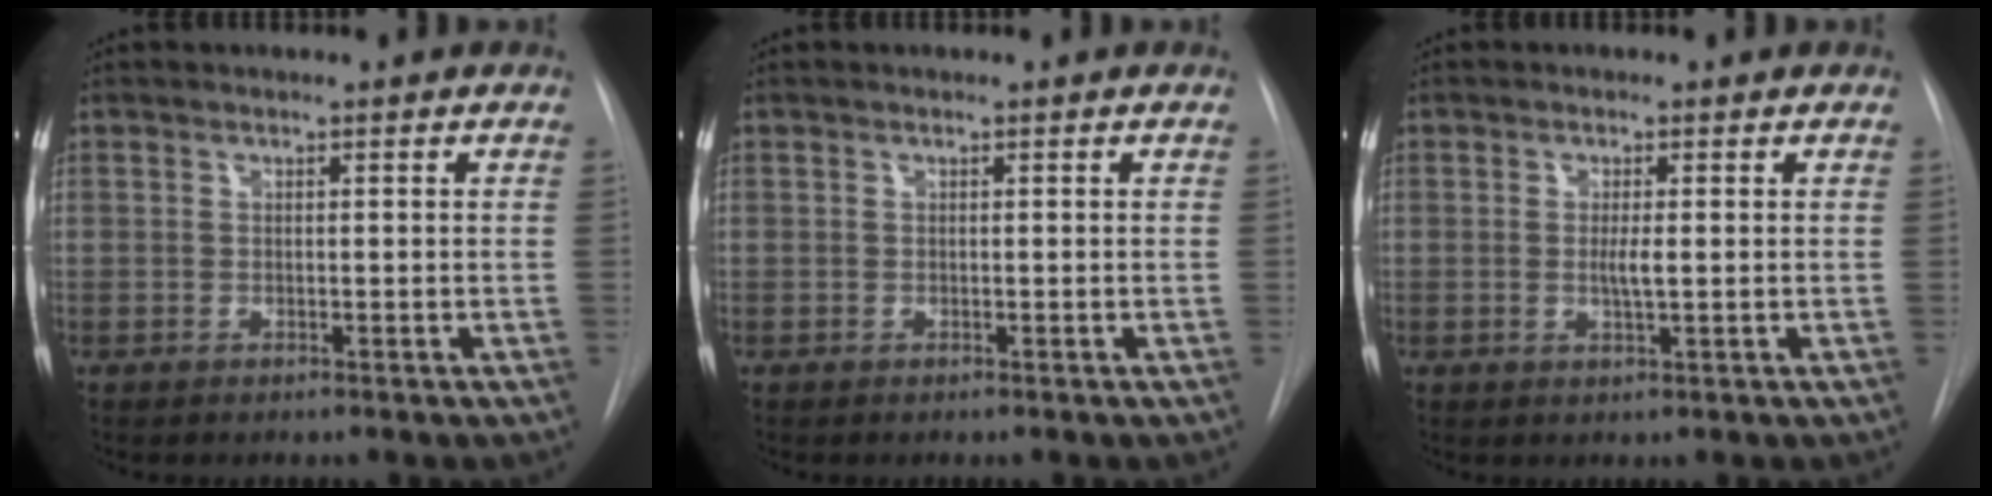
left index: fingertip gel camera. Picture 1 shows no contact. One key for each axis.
{"total": 0.0}
{"total": 2.1, "fx": 0.1, "fy": 0.1, "fz": 2.0, "tx": -0.042, "ty": -0.003, "tz": 0.000}